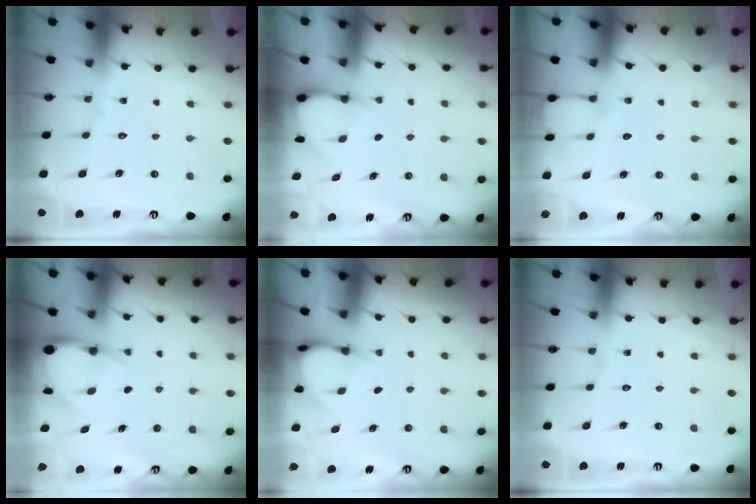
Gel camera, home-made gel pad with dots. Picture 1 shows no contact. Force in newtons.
{"total": 3.2, "press": 3.2, "slide": 0.3}
{"total": 5.1, "press": 5.1, "slide": 0.3}
{"total": 4.6, "press": 4.6, "slide": 0.7}
{"total": 4.0, "press": 3.9, "slide": 0.3}
{"total": 0.0}